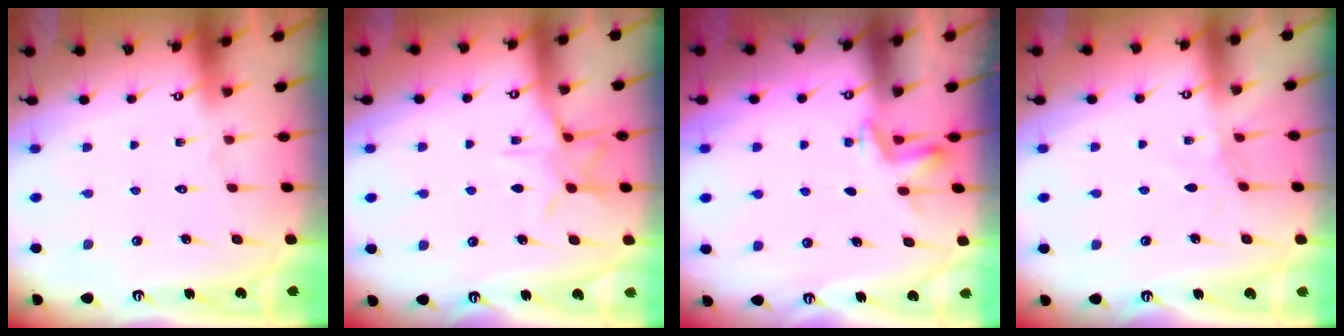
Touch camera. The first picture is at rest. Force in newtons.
{"total": 9.4, "press": 9.4, "slide": 0.7}
{"total": 2.8, "press": 2.7, "slide": 0.9}
{"total": 2.7, "press": 2.7, "slide": 0.4}